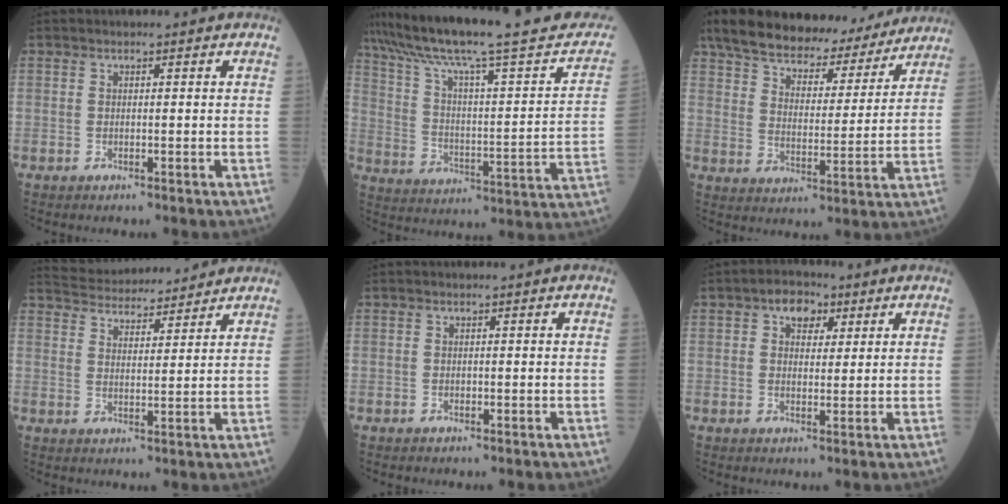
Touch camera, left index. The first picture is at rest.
{"total": 25.9, "force": [21.7, 2.4, 14.0], "torque": [-0.217, -0.020, 0.302]}
{"total": 22.4, "force": [19.6, 6.8, 8.6], "torque": [-0.151, 0.019, 0.281]}
{"total": 13.0, "force": [12.4, 1.9, 3.2], "torque": [-0.058, 0.026, 0.189]}
{"total": 0.0}
{"total": 4.3, "force": [2.2, 2.7, 2.5], "torque": [-0.041, 0.018, 0.033]}